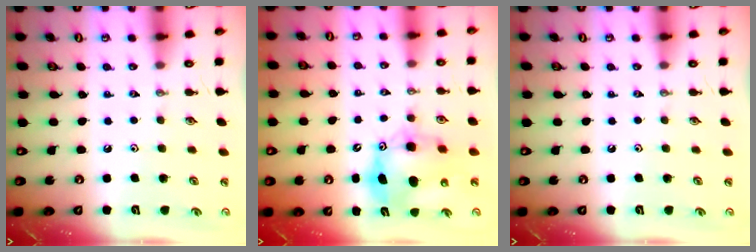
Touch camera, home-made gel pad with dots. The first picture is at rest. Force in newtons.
{"total": 10.2, "press": 10.1, "slide": 0.9}
{"total": 0.0}